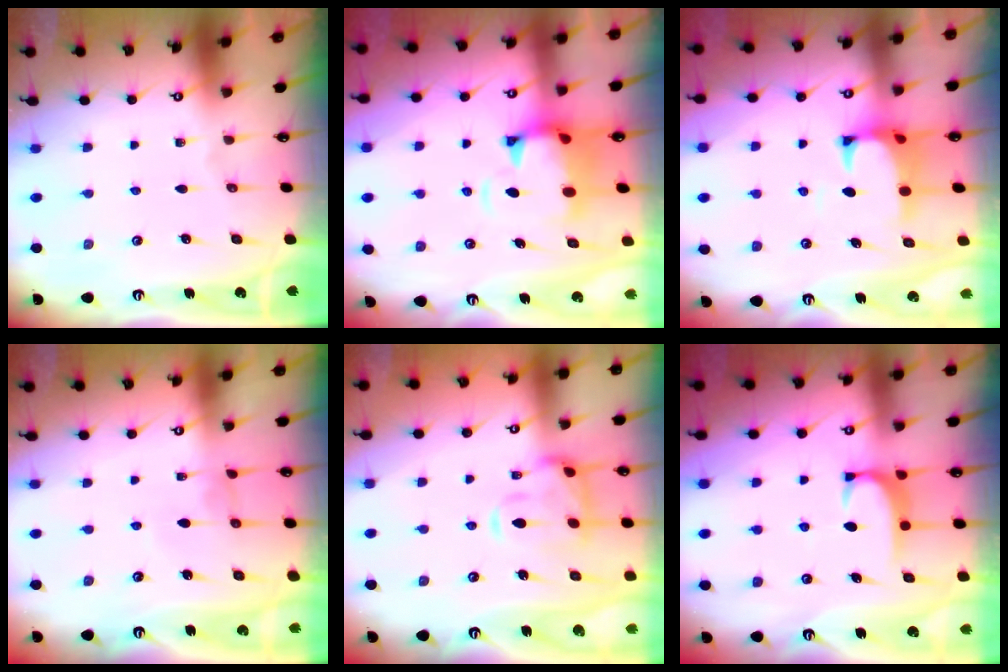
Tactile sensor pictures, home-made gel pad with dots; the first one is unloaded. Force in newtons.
{"total": 2.8, "press": 2.4, "slide": 1.4}
{"total": 1.3, "press": 0.8, "slide": 1.0}
{"total": 0.0}
{"total": 5.5, "press": 5.2, "slide": 1.6}
{"total": 1.6, "press": 1.6, "slide": 0.5}